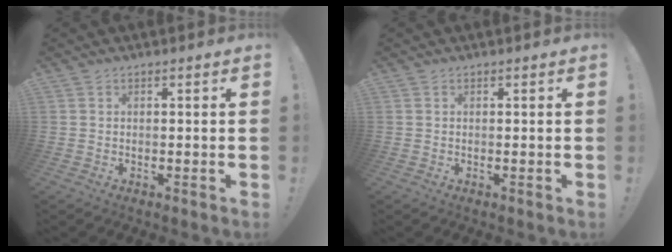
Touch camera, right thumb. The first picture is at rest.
{"total": 0.0}